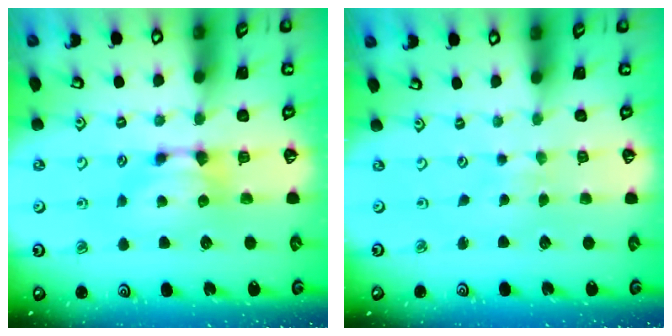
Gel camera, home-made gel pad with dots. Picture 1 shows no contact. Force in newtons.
{"total": 4.2, "press": 4.2, "slide": 0.1}